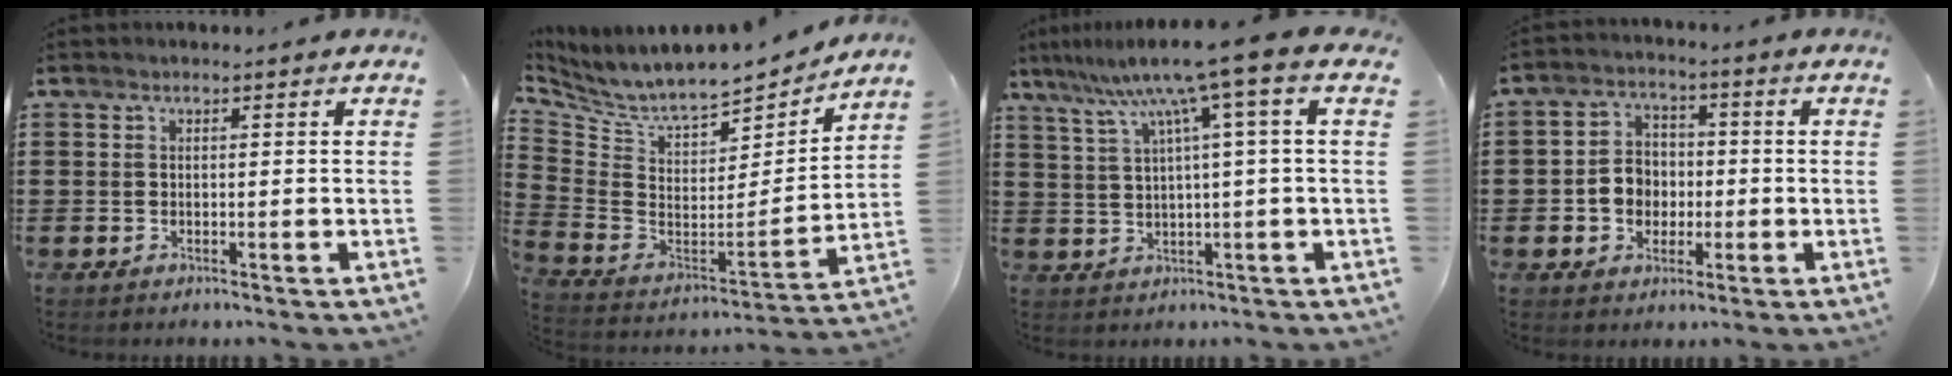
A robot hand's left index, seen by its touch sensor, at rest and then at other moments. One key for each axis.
{"total": 7.2, "fx": 6.6, "fy": 1.4, "fz": 2.4, "tx": -0.084, "ty": -0.061, "tz": 0.110}
{"total": 8.6, "fx": 3.9, "fy": -0.9, "fz": 7.5, "tx": -0.154, "ty": -0.018, "tz": 0.060}
{"total": 5.2, "fx": -1.1, "fy": 4.7, "fz": 1.8, "tx": -0.048, "ty": 0.017, "tz": -0.023}